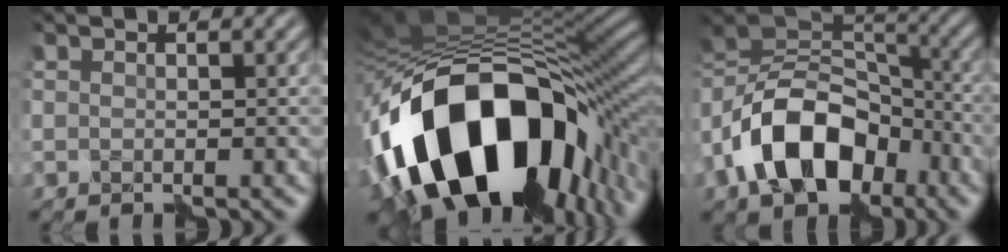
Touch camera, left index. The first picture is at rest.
{"total": 17.6, "force": [-7.3, 10.2, 12.4], "torque": [-0.211, -0.012, -0.117]}
{"total": 11.8, "force": [-5.9, 7.2, 7.3], "torque": [-0.132, 0.010, -0.123]}